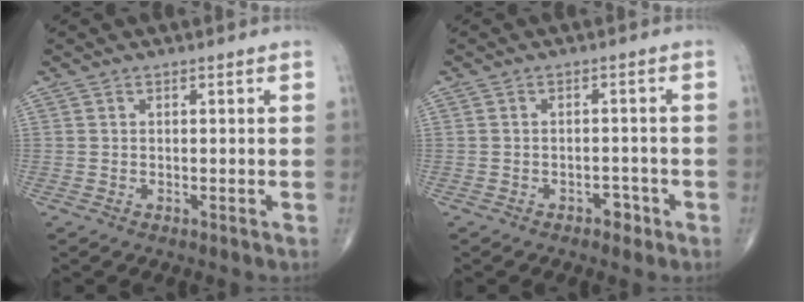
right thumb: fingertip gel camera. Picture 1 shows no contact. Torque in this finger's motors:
{"motor_torque": [2.51, 1.13, 0.10, -0.45, -0.07]}